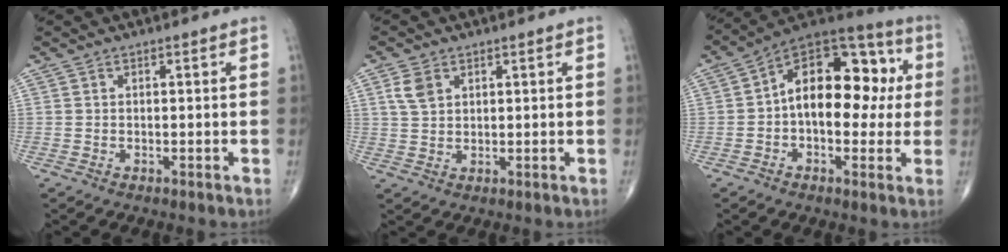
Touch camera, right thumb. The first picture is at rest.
{"total": 3.8, "force": [1.7, 2.6, 2.3], "torque": [-0.041, 0.000, 0.038]}
{"total": 18.5, "force": [1.1, 11.1, 14.8], "torque": [-0.176, 0.043, 0.007]}